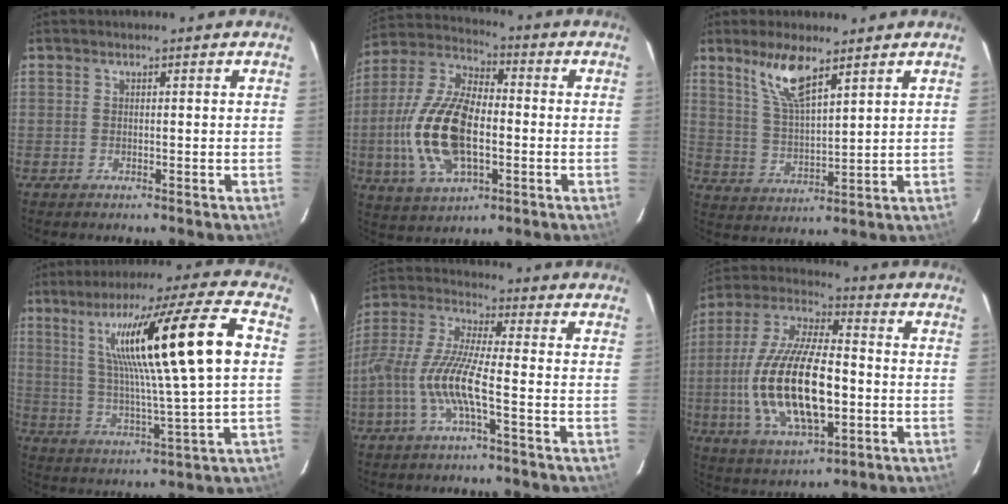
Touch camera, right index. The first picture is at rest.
{"total": 18.3, "force": [-3.0, 9.0, 15.6], "torque": [-0.333, 0.001, -0.055]}
{"total": 8.7, "force": [5.8, 2.1, 6.2], "torque": [-0.119, 0.000, 0.121]}
{"total": 19.7, "force": [4.7, 0.4, 19.1], "torque": [-0.316, 0.008, 0.089]}
{"total": 11.8, "force": [-3.9, 1.6, 11.0], "torque": [-0.234, -0.001, -0.079]}
{"total": 20.9, "force": [-3.5, 8.4, 18.8], "torque": [-0.384, -0.009, -0.059]}